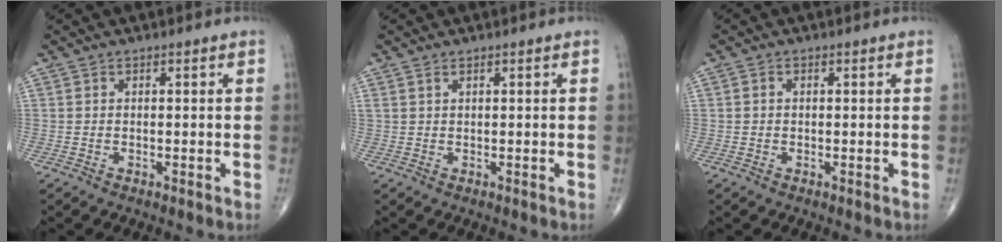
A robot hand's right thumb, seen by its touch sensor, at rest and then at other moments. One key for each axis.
{"total": 0.6, "fx": 0.5, "fy": 0.2, "fz": 0.4, "tx": -0.009, "ty": 0.005, "tz": 0.012}
{"total": 0.7, "fx": 0.0, "fy": 0.6, "fz": 0.4, "tx": -0.005, "ty": 0.002, "tz": -0.002}